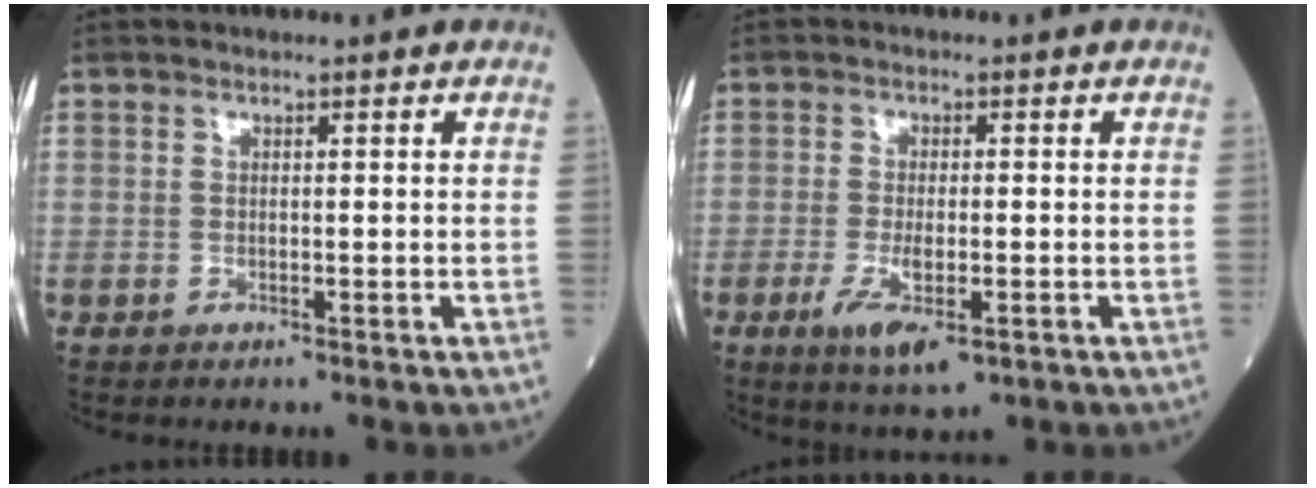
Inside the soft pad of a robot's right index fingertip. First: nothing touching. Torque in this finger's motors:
{"motor_torque": [0.74, -0.26, 0.10, 0.04]}